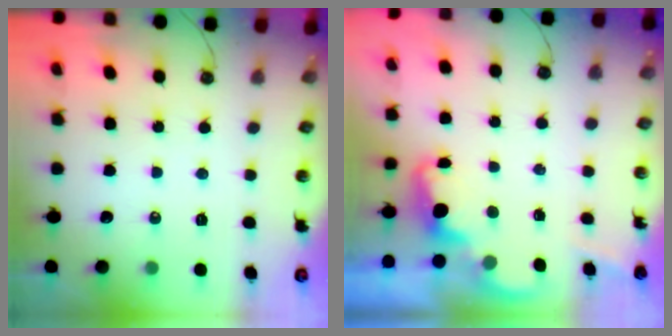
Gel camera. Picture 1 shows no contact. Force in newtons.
{"total": 2.2, "press": 2.1, "slide": 0.5}